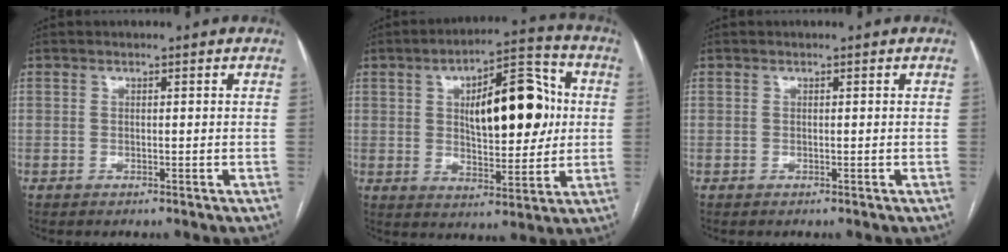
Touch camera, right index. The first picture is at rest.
{"total": 15.6, "force": [2.8, 5.9, 14.2], "torque": [-0.211, 0.025, 0.046]}
{"total": 0.0}